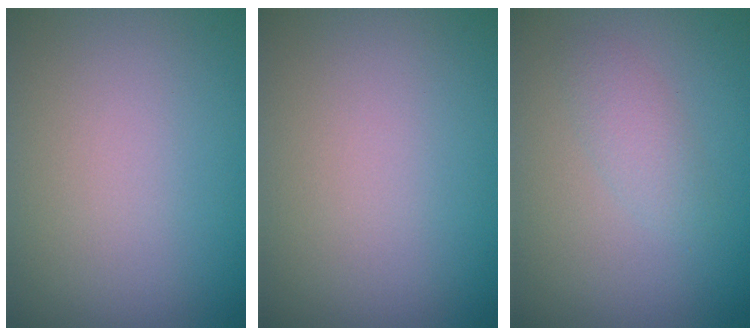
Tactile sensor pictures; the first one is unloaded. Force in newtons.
{"total": 0.0}
{"total": 1.6, "press": 1.6, "slide": 0.1}